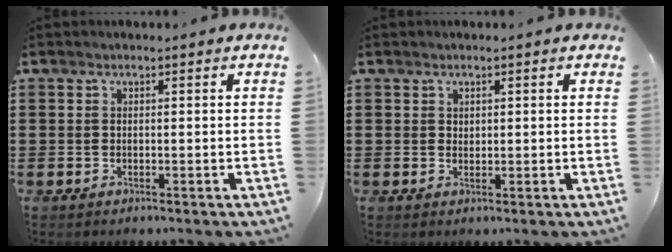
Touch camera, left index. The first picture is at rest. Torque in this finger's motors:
{"motor_torque": [0.19, 0.15, 0.02, 0.00]}